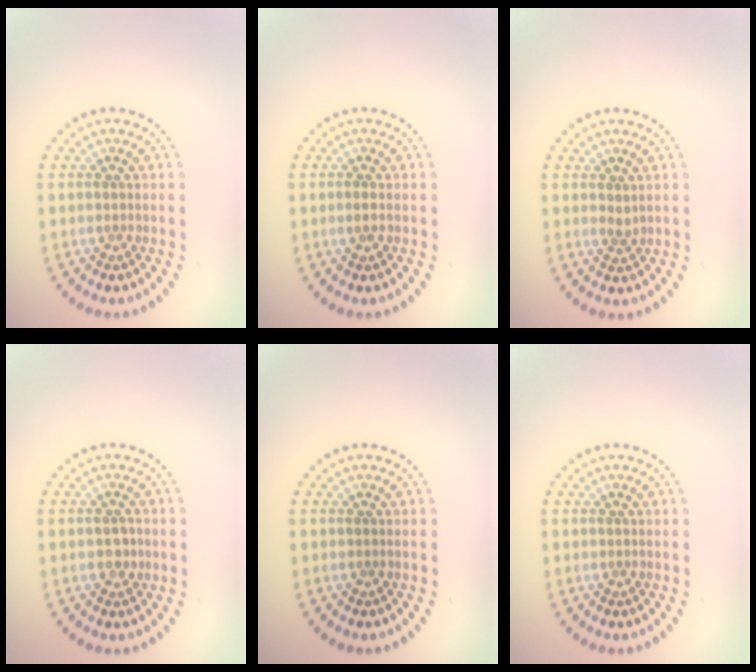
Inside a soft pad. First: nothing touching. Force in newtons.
{"total": 0.9, "press": 0.8, "slide": 0.2}
{"total": 1.0, "press": 0.7, "slide": 0.7}
{"total": 1.4, "press": 1.4, "slide": 0.3}
{"total": 0.0}
{"total": 0.0}